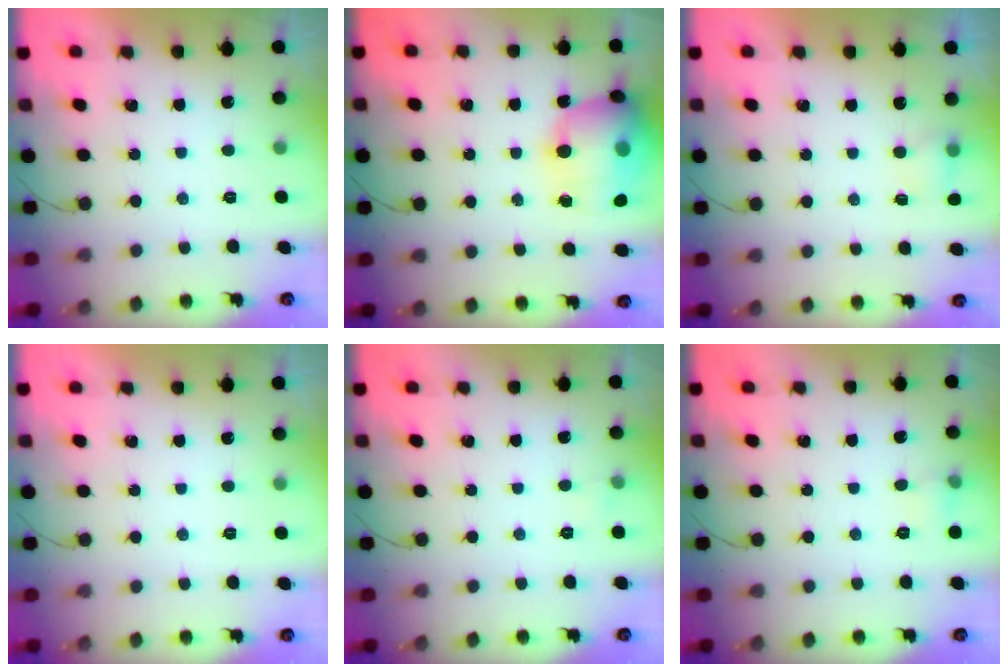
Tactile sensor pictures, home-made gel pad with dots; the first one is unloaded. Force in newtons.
{"total": 20.4, "press": 19.9, "slide": 4.2}
{"total": 3.5, "press": 3.3, "slide": 1.0}
{"total": 0.0}
{"total": 2.5, "press": 2.3, "slide": 1.1}
{"total": 4.6, "press": 4.4, "slide": 1.2}